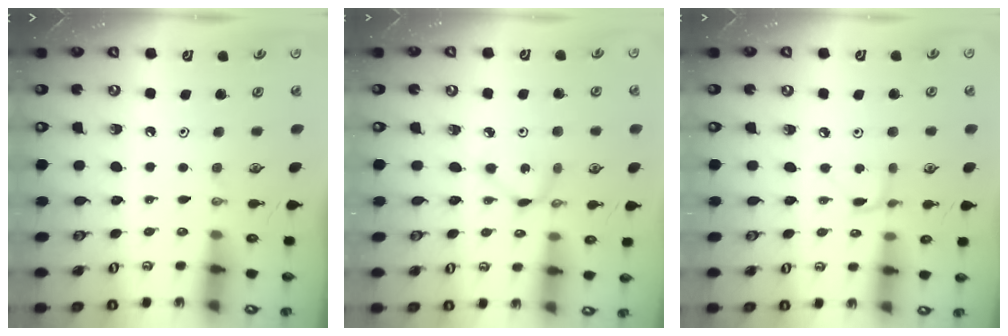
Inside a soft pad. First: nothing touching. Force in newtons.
{"total": 2.3, "press": 2.3, "slide": 0.1}
{"total": 2.9, "press": 2.9, "slide": 0.4}